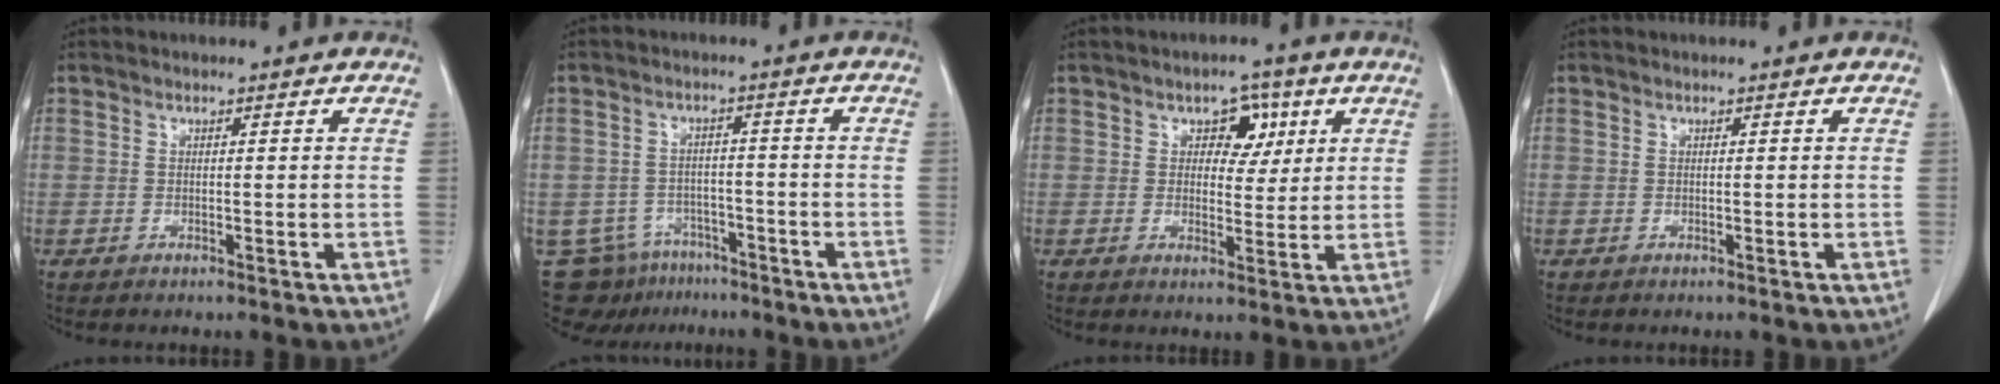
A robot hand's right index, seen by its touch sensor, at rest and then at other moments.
{"total": 9.2, "force": [-6.6, 6.3, 1.3], "torque": [-0.024, 0.017, -0.091]}
{"total": 4.7, "force": [1.9, 3.1, 3.0], "torque": [-0.032, 0.009, 0.027]}
{"total": 0.0}